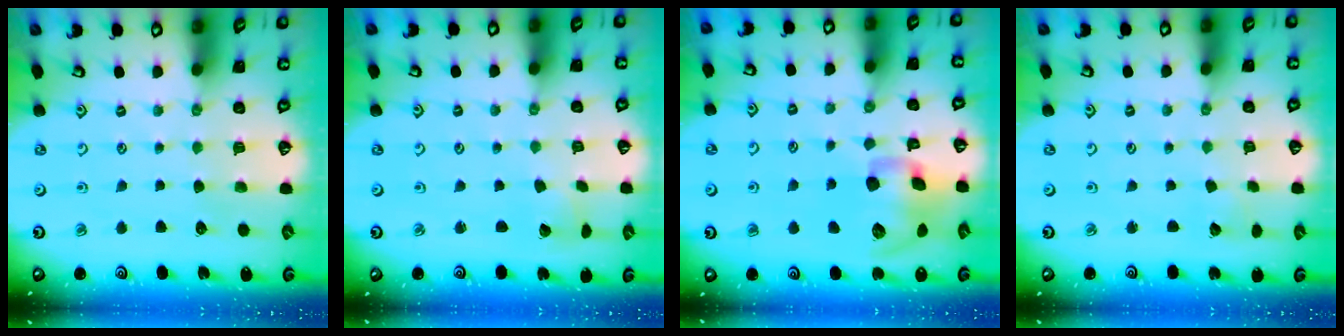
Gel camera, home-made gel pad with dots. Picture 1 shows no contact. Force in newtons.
{"total": 3.5, "press": 3.5, "slide": 0.1}
{"total": 14.5, "press": 14.4, "slide": 1.7}
{"total": 1.9, "press": 1.9, "slide": 0.2}